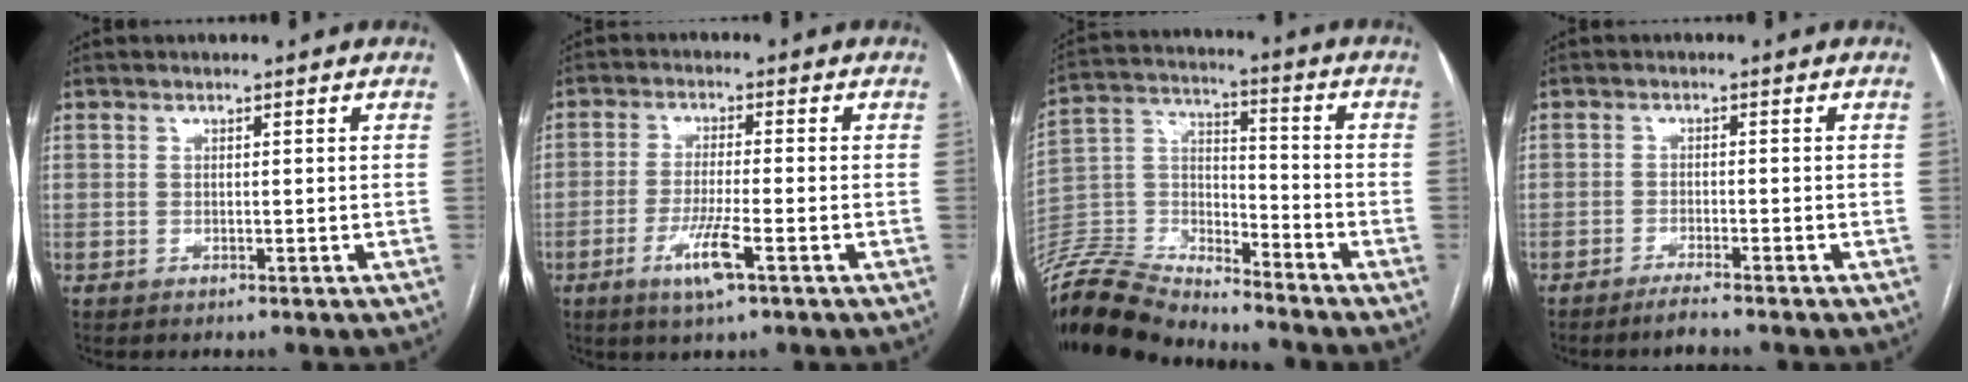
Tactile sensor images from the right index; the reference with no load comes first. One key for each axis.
{"total": 6.2, "fx": -2.9, "fy": 0.1, "fz": 5.5, "tx": -0.105, "ty": -0.012, "tz": -0.054}
{"total": 16.2, "fx": -15.7, "fy": 2.6, "fz": 2.7, "tx": -0.057, "ty": 0.037, "tz": -0.289}
{"total": 2.4, "fx": -2.2, "fy": -0.5, "fz": 0.9, "tx": -0.021, "ty": -0.007, "tz": -0.042}